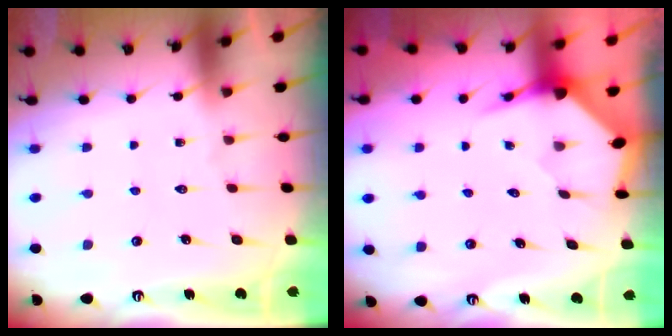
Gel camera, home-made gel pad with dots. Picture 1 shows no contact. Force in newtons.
{"total": 3.6, "press": 3.6, "slide": 0.4}